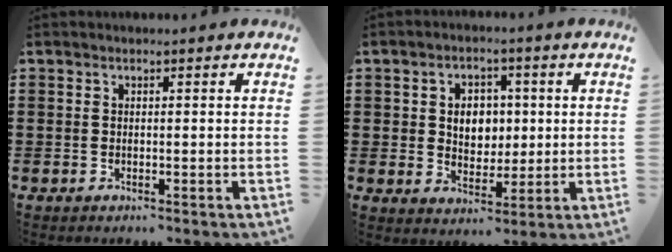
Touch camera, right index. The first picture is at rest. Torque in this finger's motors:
{"motor_torque": [1.22, 0.92, 0.24, 0.04]}